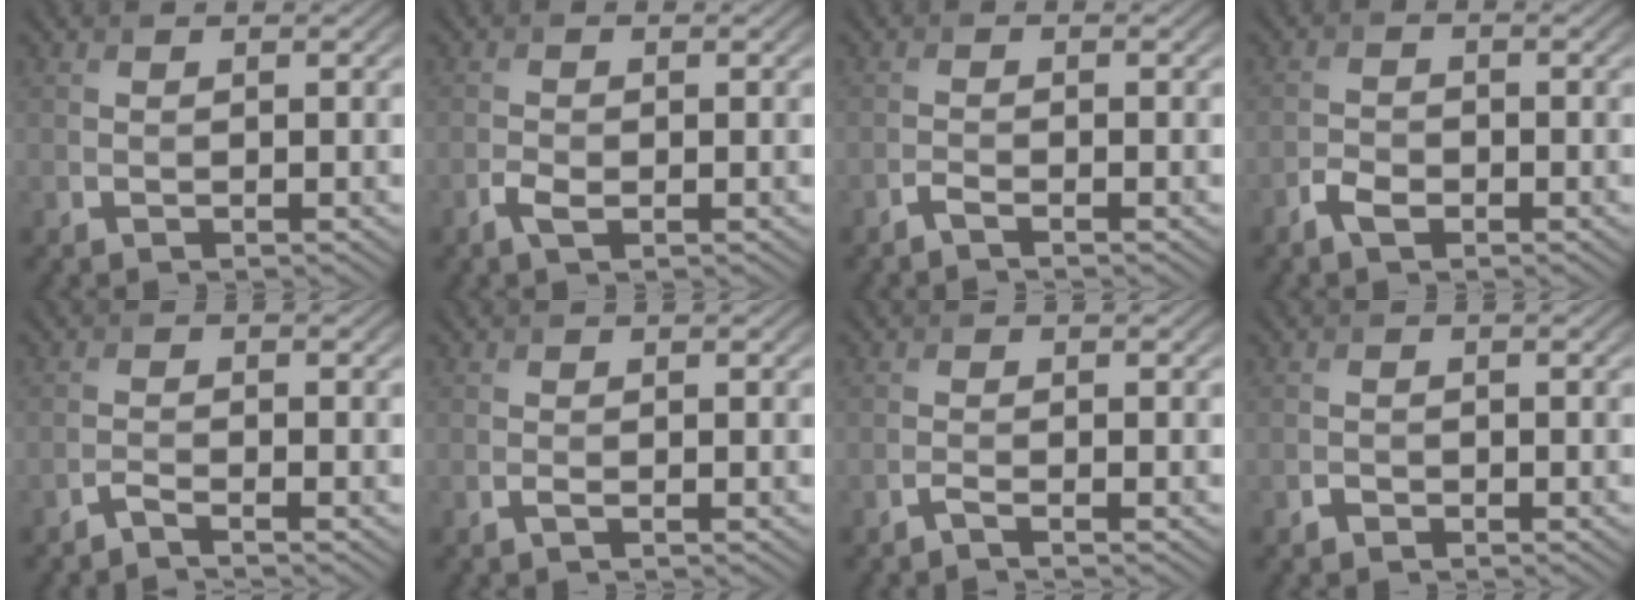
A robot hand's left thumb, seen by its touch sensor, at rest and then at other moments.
{"total": 1.7, "force": [-0.8, 0.8, 1.3], "torque": [-0.029, -0.003, -0.018]}
{"total": 1.0, "force": [-0.9, 0.0, 0.5], "torque": [-0.011, 0.002, -0.024]}
{"total": 2.4, "force": [-1.5, 1.3, 1.3], "torque": [-0.027, 0.000, -0.033]}
{"total": 1.4, "force": [-1.2, 0.1, 0.7], "torque": [-0.008, 0.000, -0.036]}
{"total": 0.6, "force": [-0.3, 0.1, 0.5], "torque": [-0.014, -0.002, -0.006]}
{"total": 1.0, "force": [-0.7, 0.0, 0.7], "torque": [-0.011, 0.001, -0.023]}
{"total": 0.6, "force": [-0.5, 0.4, 0.1], "torque": [-0.001, -0.001, -0.010]}